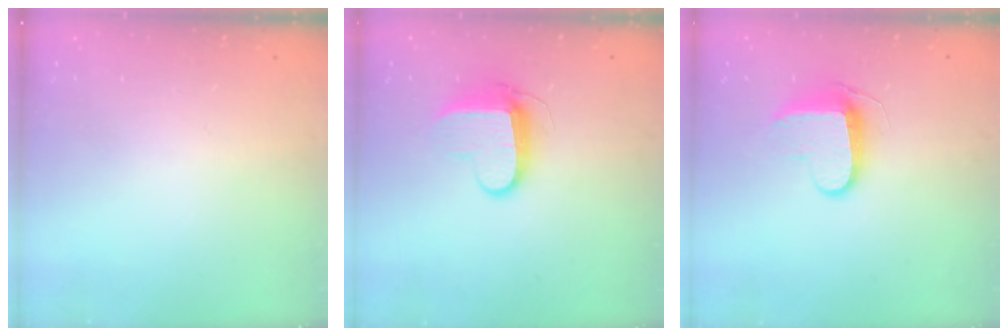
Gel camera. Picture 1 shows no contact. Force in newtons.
{"total": 9.7, "press": 9.7, "slide": 0.9}
{"total": 8.9, "press": 8.9, "slide": 0.2}